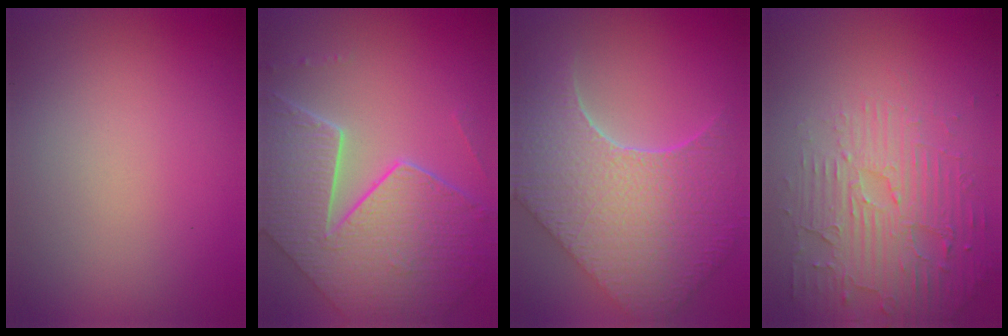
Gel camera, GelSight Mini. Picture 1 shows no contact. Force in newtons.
{"total": 8.7, "press": 6.3, "slide": 6.1}
{"total": 9.4, "press": 7.5, "slide": 5.6}
{"total": 5.5, "press": 3.8, "slide": 4.0}